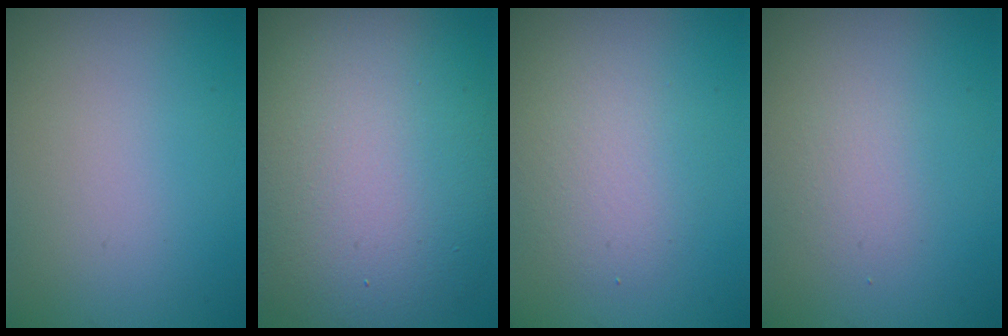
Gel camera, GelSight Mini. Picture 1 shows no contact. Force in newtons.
{"total": 14.5, "press": 14.4, "slide": 1.0}
{"total": 2.9, "press": 2.9, "slide": 0.4}
{"total": 1.3, "press": 1.3, "slide": 0.1}